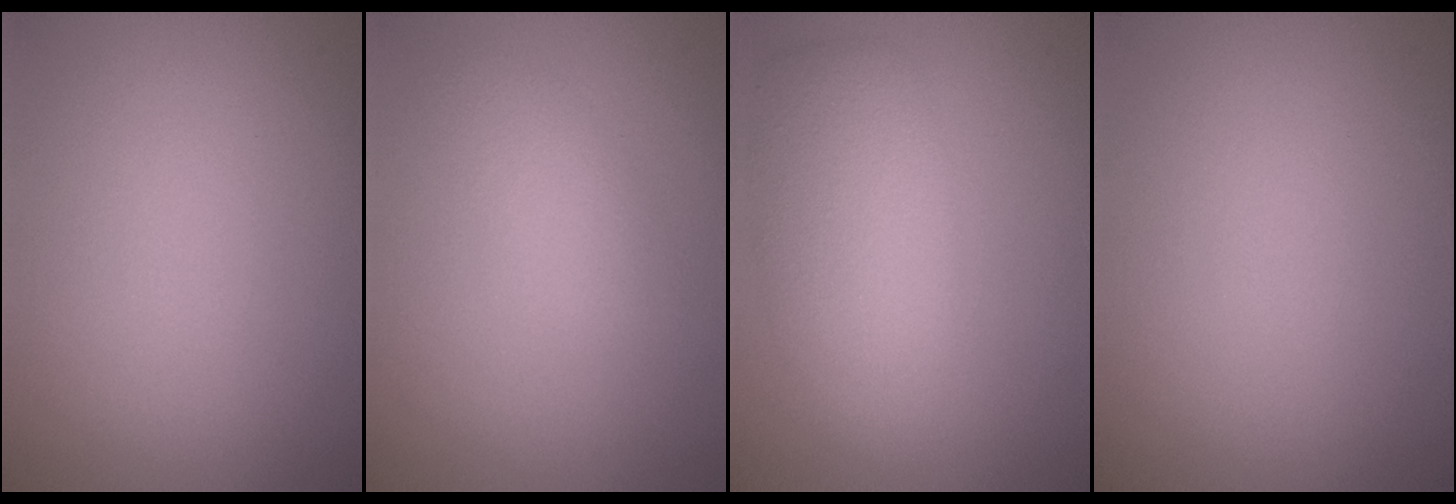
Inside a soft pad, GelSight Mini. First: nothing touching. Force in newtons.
{"total": 2.1, "press": 2.1, "slide": 0.1}
{"total": 5.7, "press": 5.6, "slide": 0.3}
{"total": 0.0}